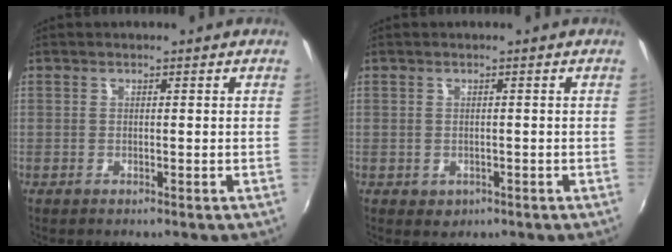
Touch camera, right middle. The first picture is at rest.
{"total": 1.6, "force": [-0.4, 1.4, 0.6], "torque": [-0.010, -0.001, -0.001]}